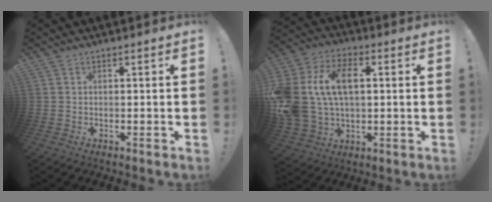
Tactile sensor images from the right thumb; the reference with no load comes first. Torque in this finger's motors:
{"motor_torque": [2.76, 2.25, 2.15, -0.43, 0.40]}